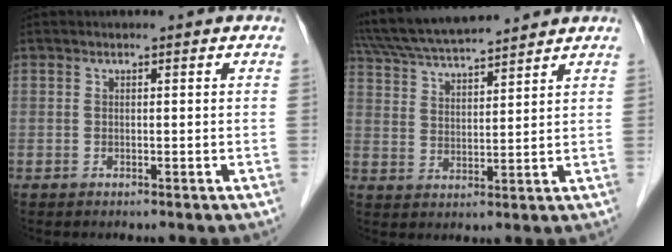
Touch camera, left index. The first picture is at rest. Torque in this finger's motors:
{"motor_torque": [-0.03, -1.01, 0.64, 0.21]}